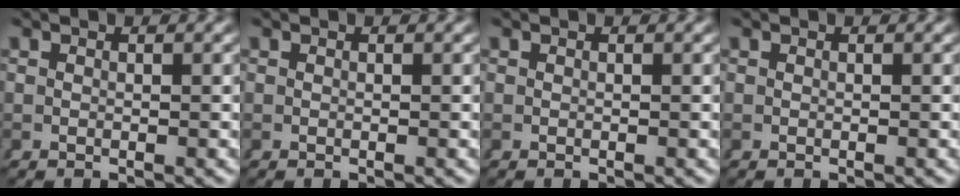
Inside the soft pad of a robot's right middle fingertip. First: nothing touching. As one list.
[{"total": 0.0}, {"total": 0.0}, {"total": 0.0}]